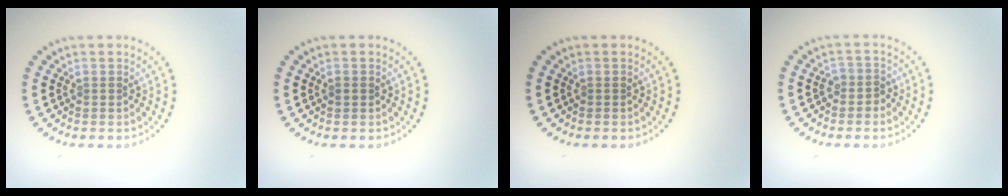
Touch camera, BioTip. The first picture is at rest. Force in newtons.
{"total": 0.8, "press": 0.8, "slide": 0.1}
{"total": 0.0}
{"total": 1.4, "press": 1.2, "slide": 0.8}